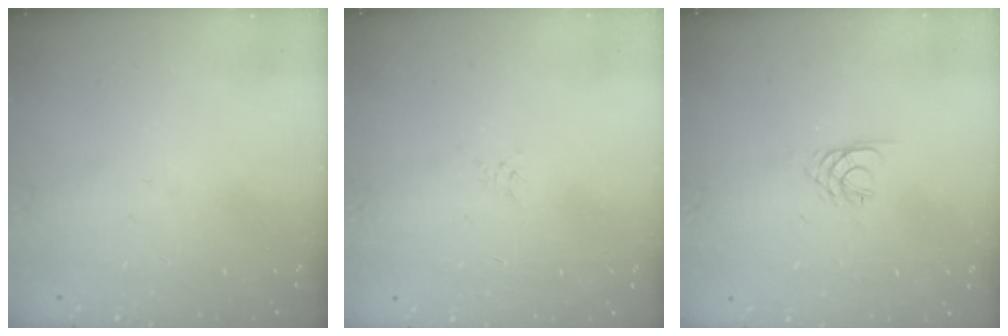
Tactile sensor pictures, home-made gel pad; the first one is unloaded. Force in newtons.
{"total": 0.5, "press": 0.5, "slide": 0.2}
{"total": 3.5, "press": 3.5, "slide": 0.5}